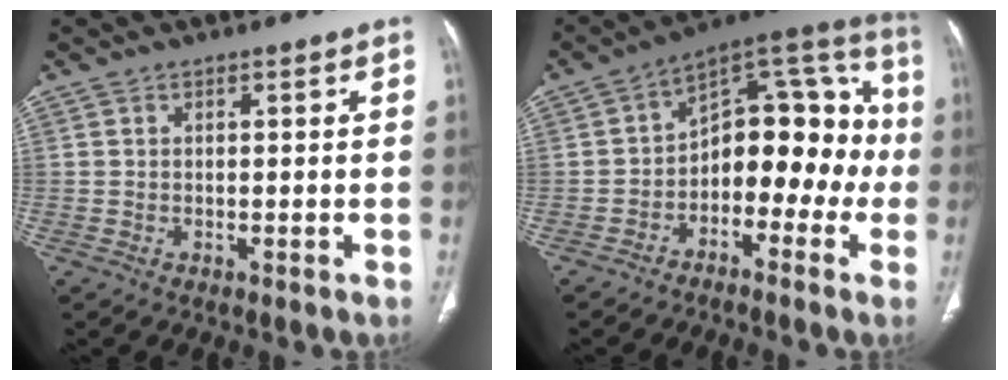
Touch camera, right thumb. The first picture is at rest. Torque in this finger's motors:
{"motor_torque": [0.45, 0.46, -0.10, -0.19, 0.23]}